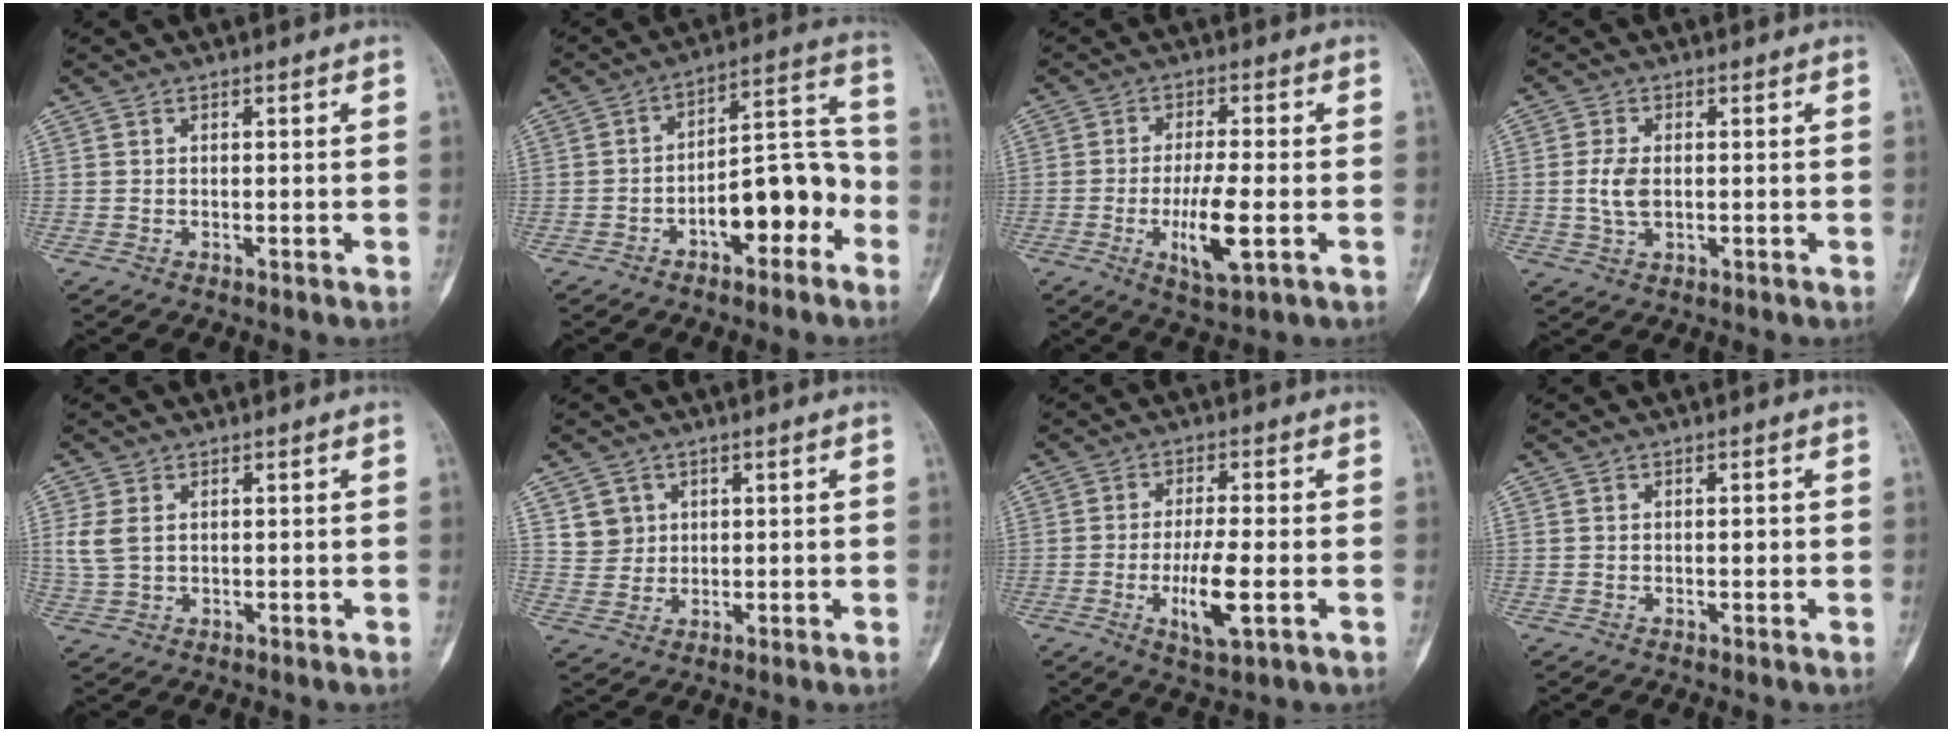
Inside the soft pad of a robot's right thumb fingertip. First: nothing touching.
{"total": 13.0, "force": [-5.1, 6.1, 10.3], "torque": [-0.123, 0.060, -0.076]}
{"total": 8.9, "force": [-2.3, 2.2, 8.3], "torque": [-0.155, -0.004, -0.036]}
{"total": 4.5, "force": [-0.1, 2.6, 3.7], "torque": [-0.075, -0.001, -0.001]}
{"total": 4.3, "force": [1.0, 2.9, 3.0], "torque": [-0.073, 0.002, 0.027]}
{"total": 4.4, "force": [1.8, 4.0, 0.7], "torque": [0.009, -0.010, 0.036]}
{"total": 8.2, "force": [-2.2, 2.1, 7.6], "torque": [-0.143, -0.003, -0.035]}
{"total": 0.8, "force": [0.0, 0.4, 0.7], "torque": [-0.005, 0.001, -0.002]}